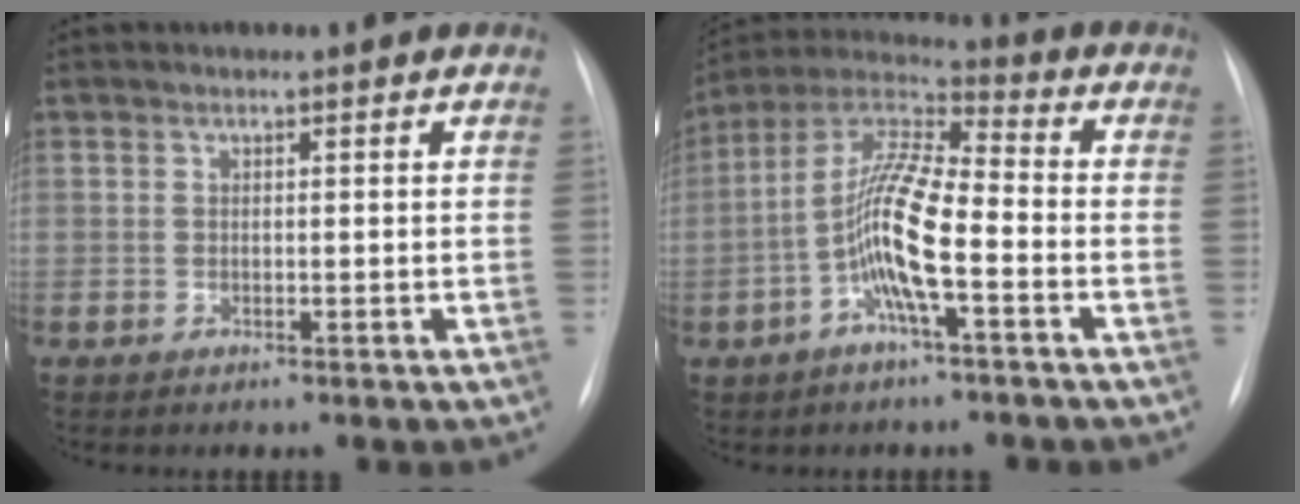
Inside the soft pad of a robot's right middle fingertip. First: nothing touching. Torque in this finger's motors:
{"motor_torque": [1.78, -0.36, 0.48, 0.14]}